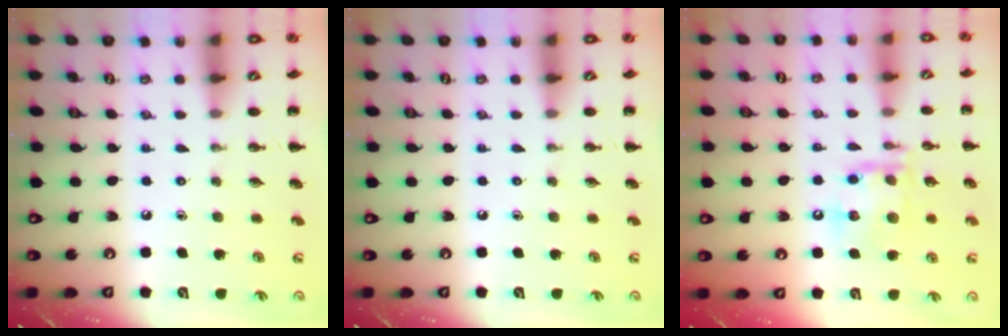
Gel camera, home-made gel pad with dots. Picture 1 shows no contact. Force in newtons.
{"total": 0.0}
{"total": 15.0, "press": 14.8, "slide": 2.2}